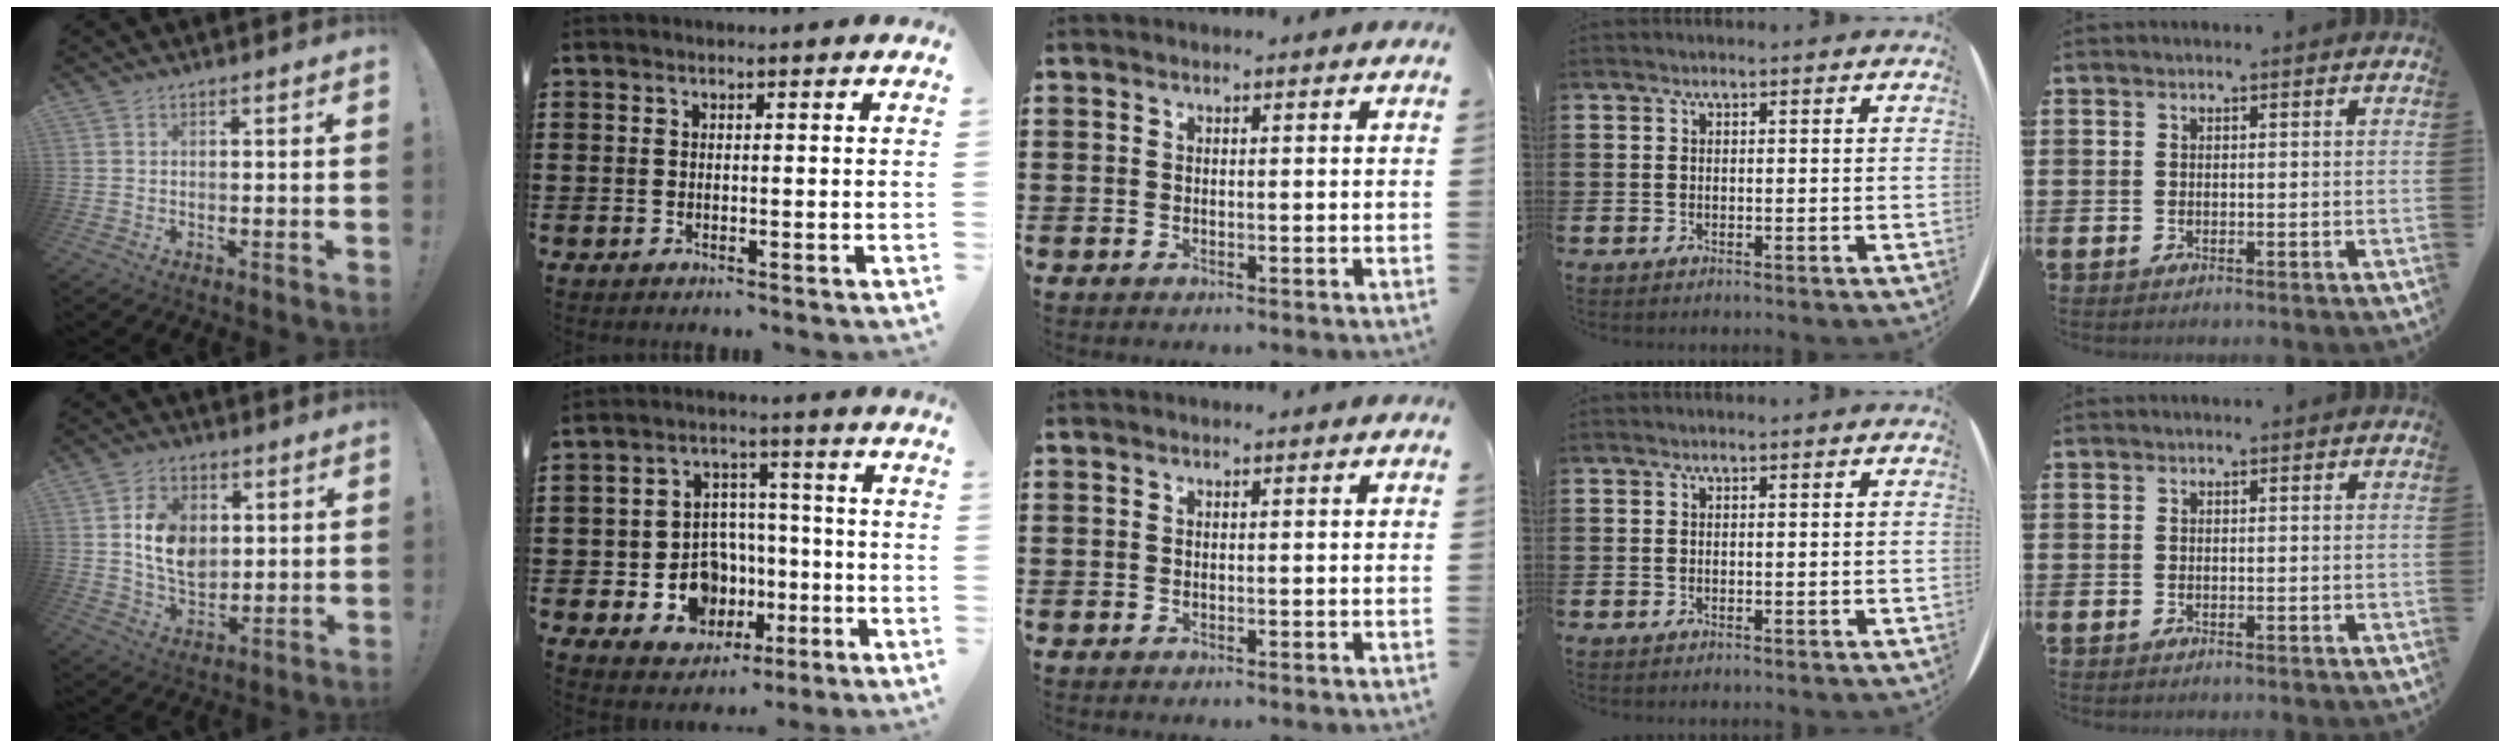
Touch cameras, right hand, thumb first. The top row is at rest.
{"thumb": {"total": 11.4, "force": [3.0, 8.8, 6.5], "torque": [-0.104, -0.005, 0.059]}, "index": {"total": 9.2, "force": [-2.0, 8.0, 4.1], "torque": [-0.090, 0.010, -0.026]}}